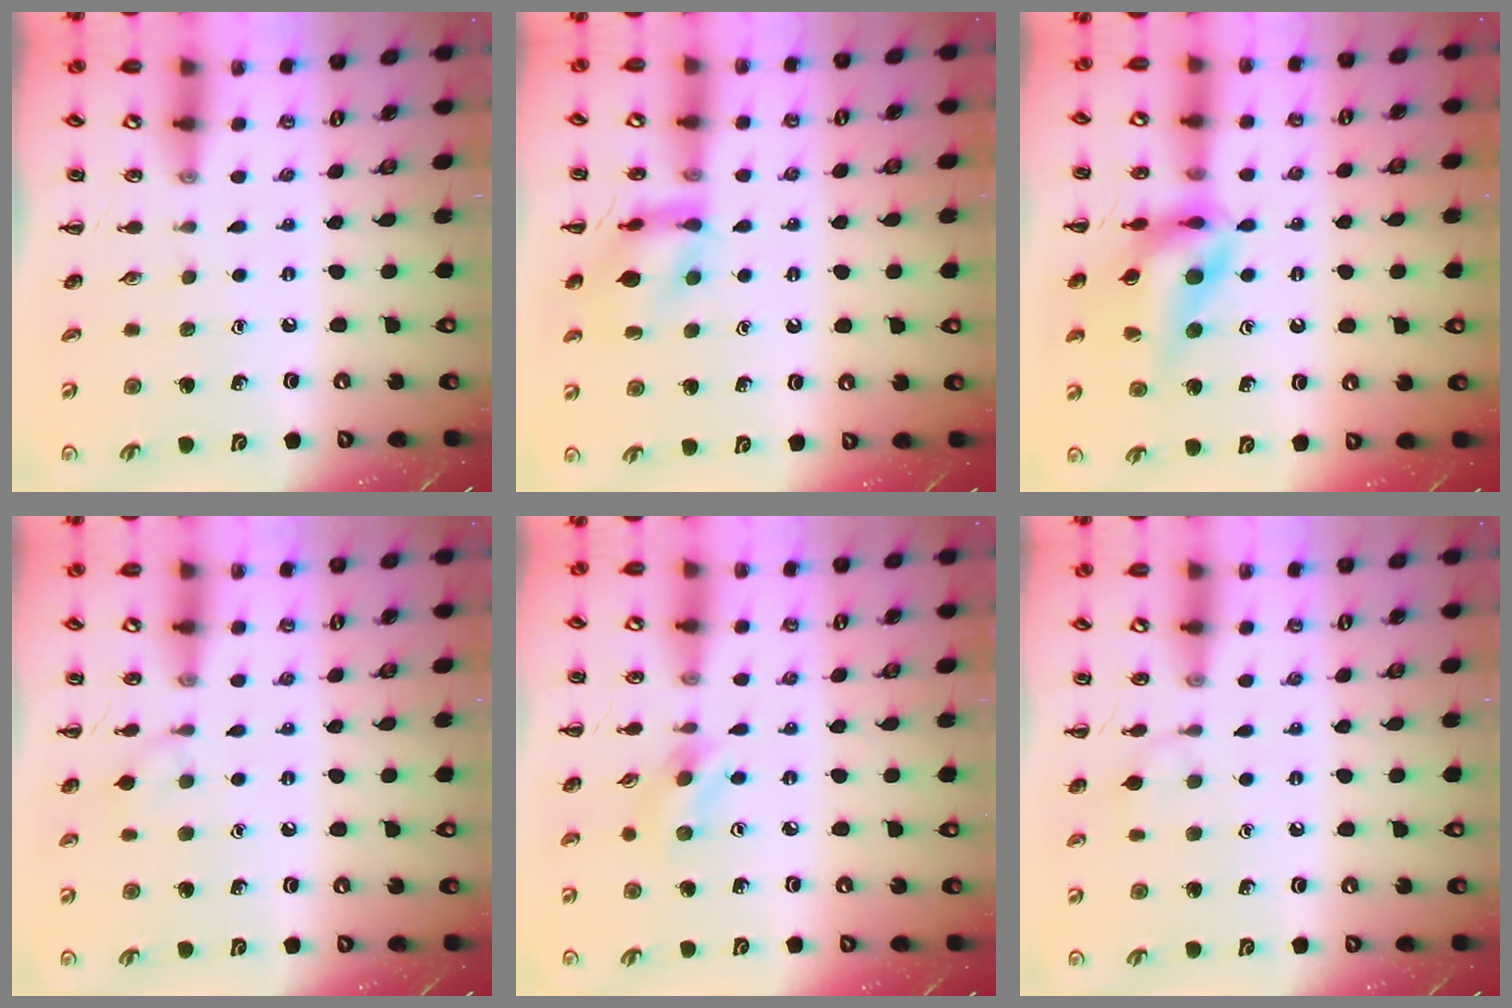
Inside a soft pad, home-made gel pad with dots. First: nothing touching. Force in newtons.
{"total": 12.8, "press": 12.8, "slide": 1.1}
{"total": 16.0, "press": 15.7, "slide": 2.7}
{"total": 6.3, "press": 5.9, "slide": 2.0}
{"total": 2.9, "press": 2.9, "slide": 0.7}
{"total": 6.2, "press": 6.0, "slide": 1.7}